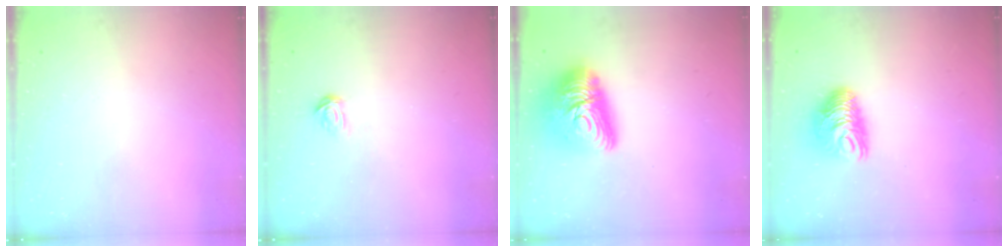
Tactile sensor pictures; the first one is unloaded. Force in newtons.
{"total": 1.8, "press": 1.8, "slide": 0.2}
{"total": 16.6, "press": 16.6, "slide": 1.2}
{"total": 9.8, "press": 9.8, "slide": 0.2}